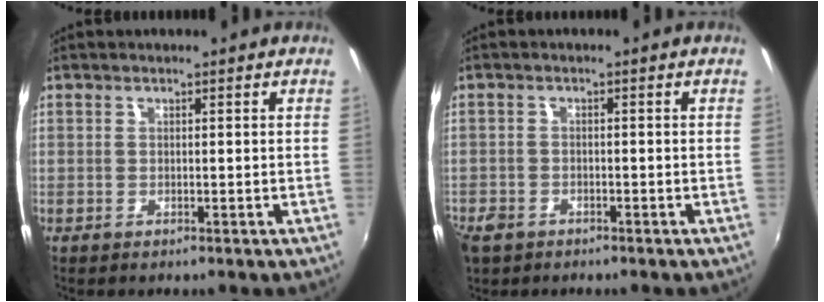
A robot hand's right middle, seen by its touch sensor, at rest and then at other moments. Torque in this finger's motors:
{"motor_torque": [-0.05, 0.06, 0.09, 0.05]}